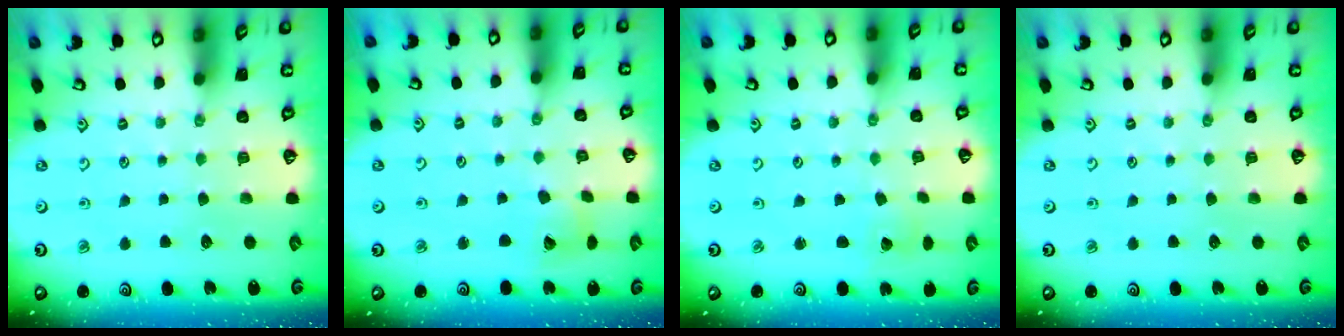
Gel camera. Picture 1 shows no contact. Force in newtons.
{"total": 7.1, "press": 7.0, "slide": 0.9}
{"total": 1.7, "press": 1.7, "slide": 0.1}
{"total": 0.0}